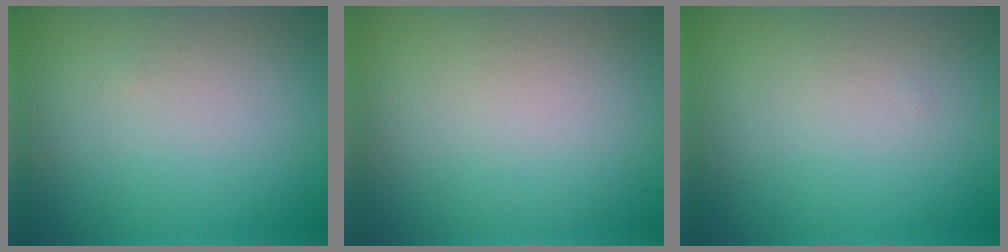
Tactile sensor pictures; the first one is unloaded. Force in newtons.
{"total": 0.0}
{"total": 0.0}